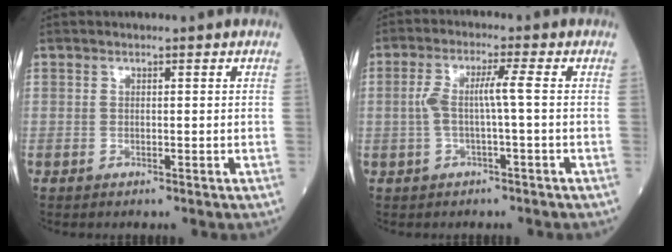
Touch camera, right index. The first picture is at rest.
{"total": 4.7, "force": [-0.3, 0.0, 4.7], "torque": [-0.103, 0.017, -0.002]}